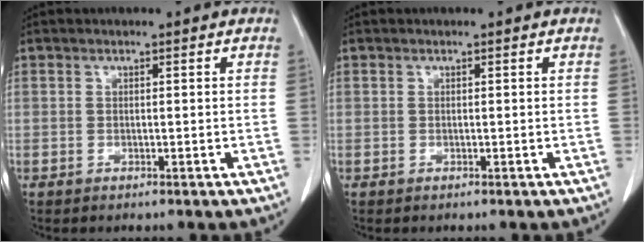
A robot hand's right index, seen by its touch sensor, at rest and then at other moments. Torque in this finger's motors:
{"motor_torque": [0.00, 0.00, 0.00, 0.00]}